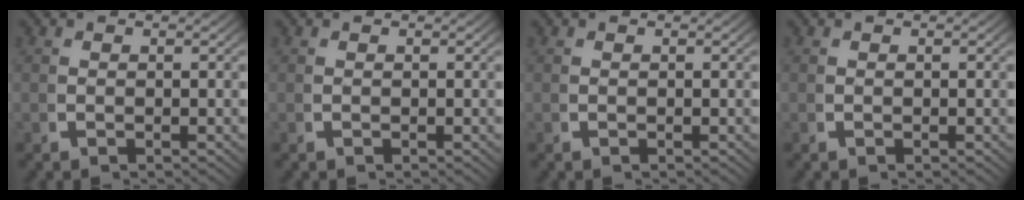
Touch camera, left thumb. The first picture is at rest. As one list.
[{"total": 0.0}, {"total": 0.0}, {"total": 0.0}]